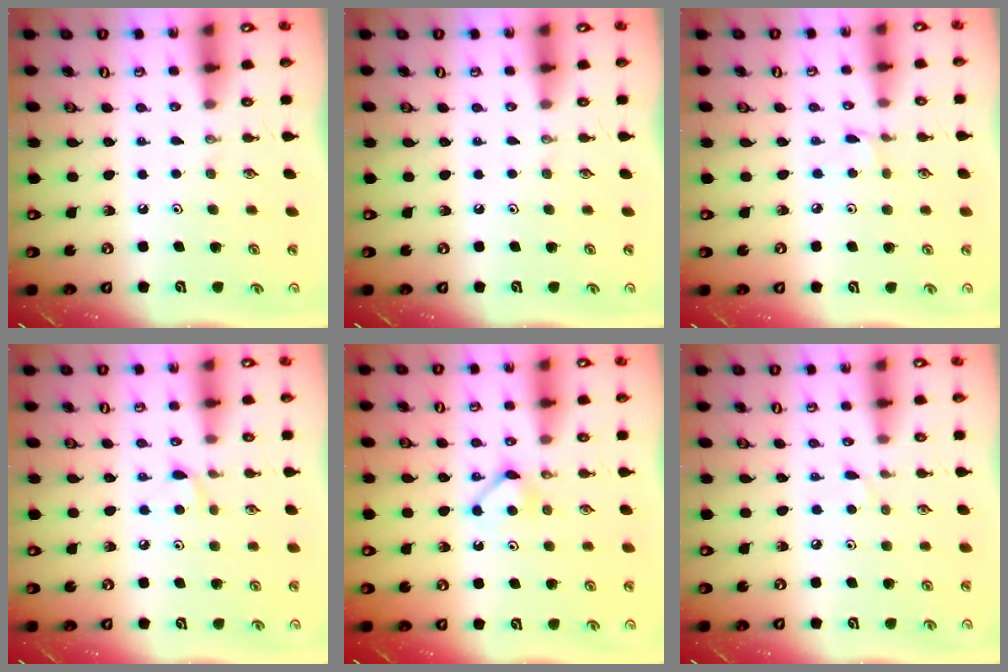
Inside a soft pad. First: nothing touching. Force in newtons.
{"total": 0.0}
{"total": 1.5, "press": 1.5, "slide": 0.2}
{"total": 5.7, "press": 5.7, "slide": 0.8}
{"total": 4.2, "press": 4.2, "slide": 0.5}
{"total": 3.8, "press": 3.8, "slide": 0.6}